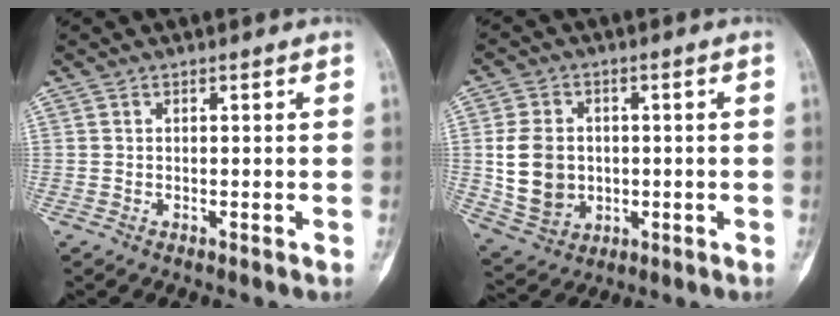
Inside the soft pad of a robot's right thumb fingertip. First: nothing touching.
{"total": 10.5, "force": [0.1, 8.4, 6.2], "torque": [-0.101, 0.001, 0.016]}